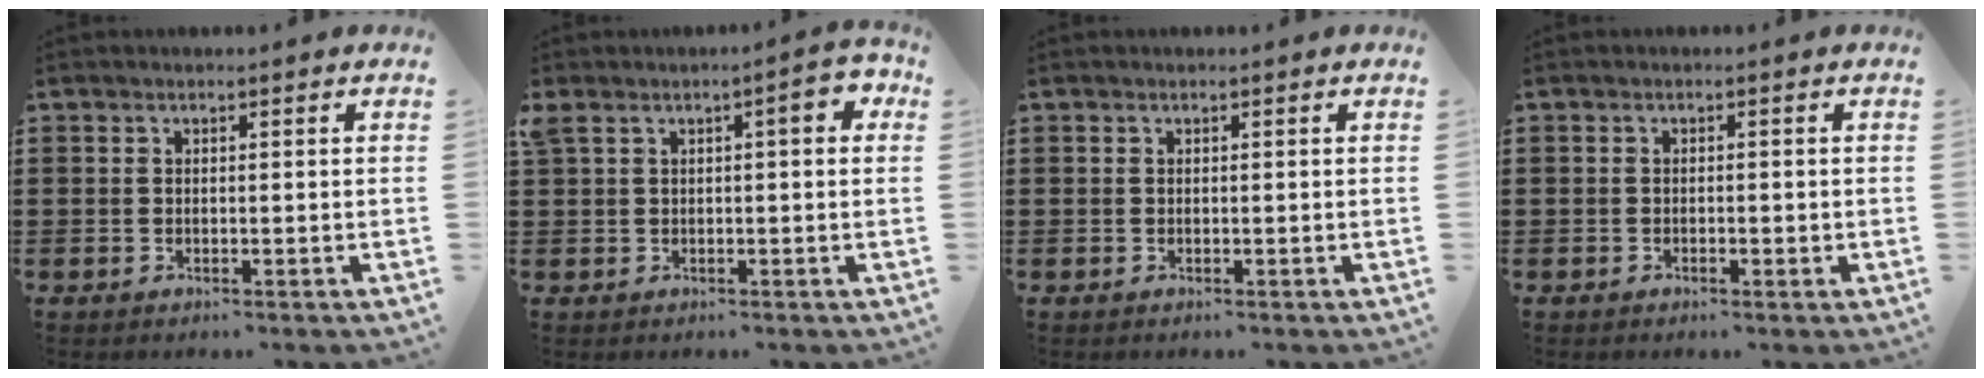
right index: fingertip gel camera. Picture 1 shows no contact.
{"total": 5.1, "force": [1.3, 1.5, 4.6], "torque": [-0.076, 0.001, 0.017]}
{"total": 0.0}
{"total": 0.8, "force": [-0.5, 0.3, 0.6], "torque": [-0.014, -0.004, -0.008]}